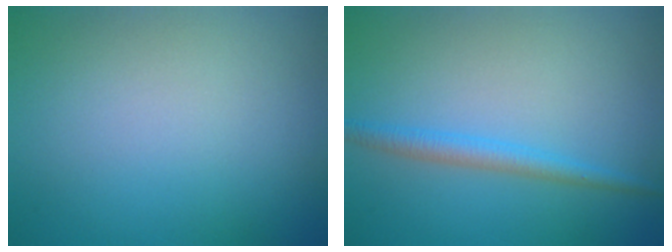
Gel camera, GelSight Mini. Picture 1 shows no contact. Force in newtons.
{"total": 2.1, "press": 2.1, "slide": 0.1}